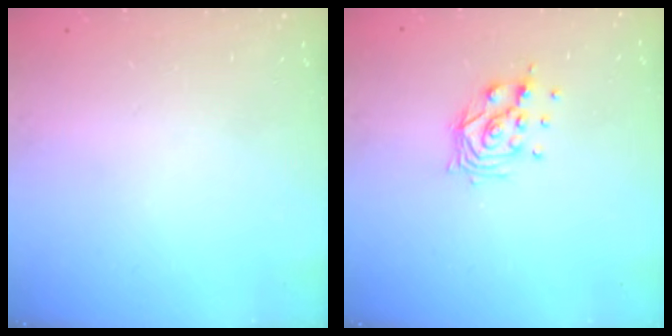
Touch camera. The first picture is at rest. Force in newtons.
{"total": 9.6, "press": 9.5, "slide": 1.2}